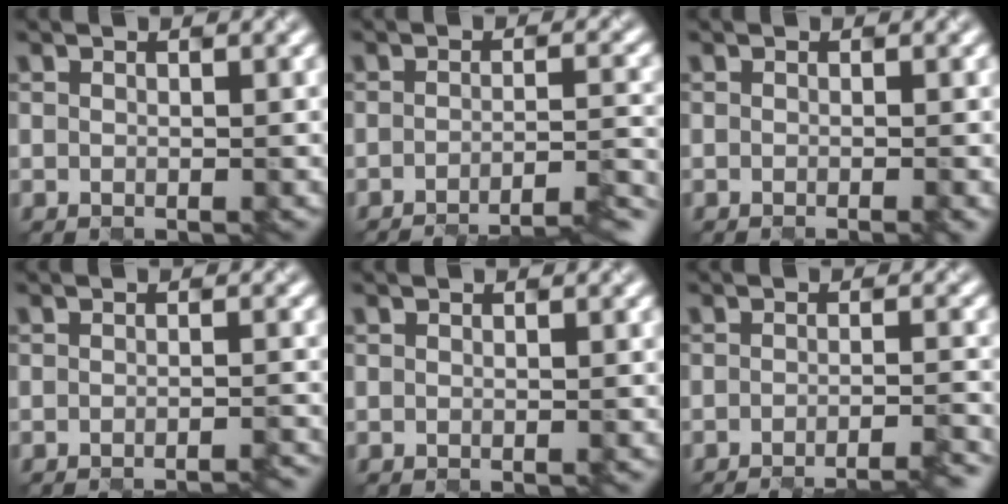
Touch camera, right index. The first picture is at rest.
{"total": 7.4, "force": [-5.8, 1.3, 4.5], "torque": [-0.048, 0.007, -0.065]}
{"total": 1.6, "force": [-0.4, 0.5, 1.4], "torque": [-0.010, 0.003, -0.008]}
{"total": 2.5, "force": [-1.9, 0.5, 1.5], "torque": [0.000, 0.004, -0.025]}
{"total": 0.0}
{"total": 5.9, "force": [-4.3, 1.3, 3.8], "torque": [-0.032, 0.002, -0.047]}